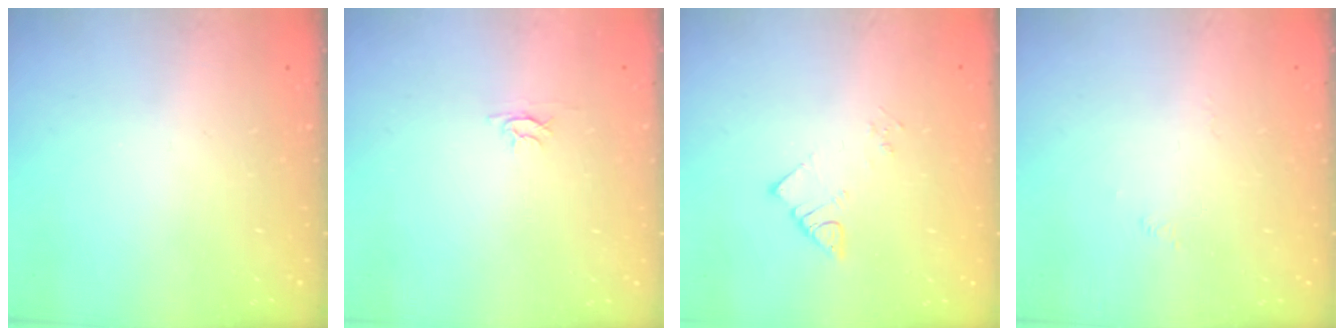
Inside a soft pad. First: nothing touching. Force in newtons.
{"total": 2.4, "press": 2.4, "slide": 0.3}
{"total": 3.3, "press": 3.3, "slide": 0.1}
{"total": 1.7, "press": 1.6, "slide": 0.4}